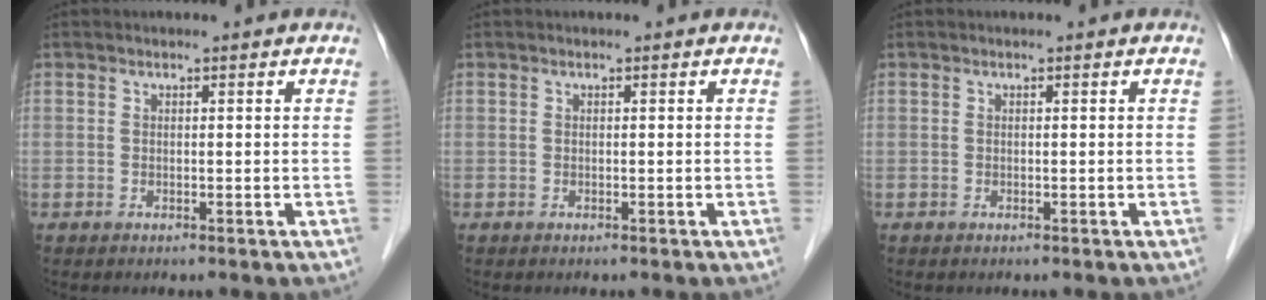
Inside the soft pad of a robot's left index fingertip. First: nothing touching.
{"total": 0.0}
{"total": 0.0}